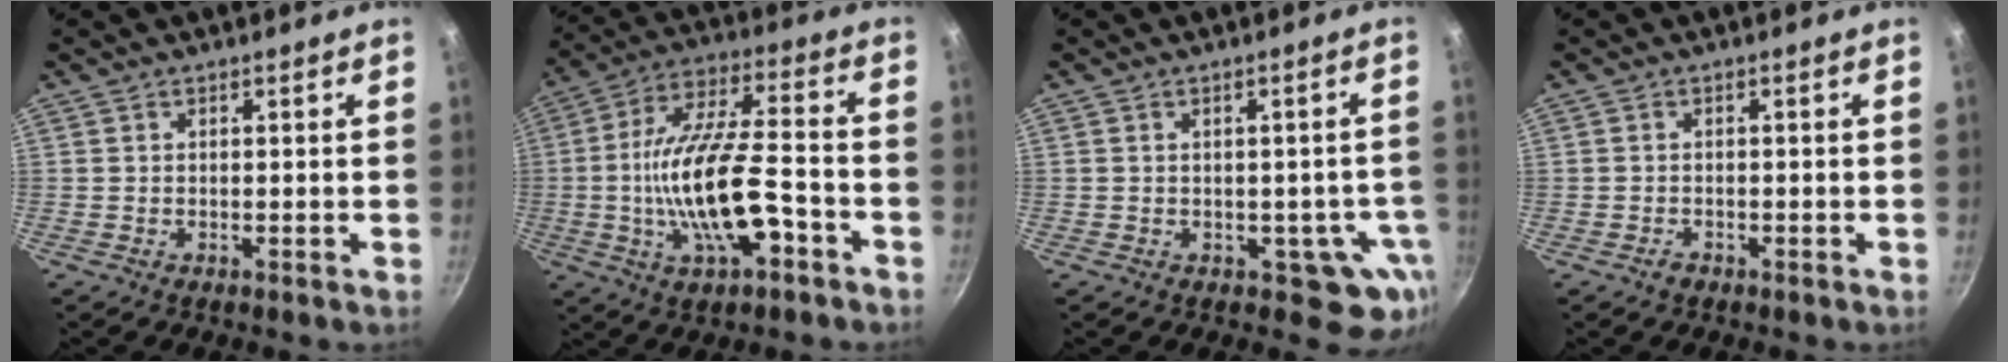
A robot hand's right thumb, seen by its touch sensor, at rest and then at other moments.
{"total": 18.3, "force": [-5.5, 6.9, 16.0], "torque": [-0.287, 0.034, -0.101]}
{"total": 6.8, "force": [-2.0, 4.6, 4.5], "torque": [-0.006, 0.024, -0.015]}
{"total": 1.3, "force": [-0.8, 0.8, 0.4], "torque": [-0.008, 0.008, -0.015]}